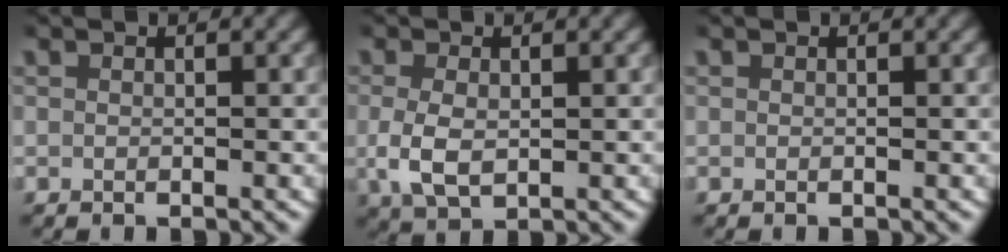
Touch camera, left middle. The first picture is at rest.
{"total": 3.8, "force": [-0.3, 2.4, 3.0], "torque": [-0.079, -0.012, 0.004]}
{"total": 0.0}